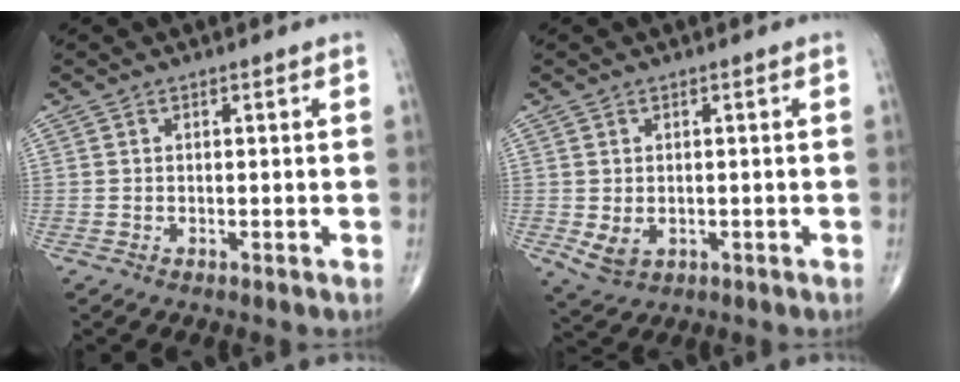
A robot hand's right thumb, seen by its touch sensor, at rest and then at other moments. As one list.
[{"total": 3.9, "force": [-0.5, 2.8, 2.7], "torque": [-0.045, -0.008, 0.004]}]